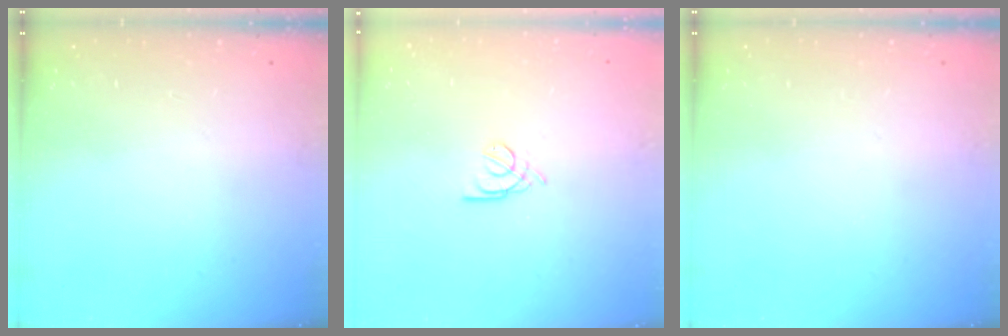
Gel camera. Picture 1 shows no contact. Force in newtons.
{"total": 2.2, "press": 2.1, "slide": 0.5}
{"total": 0.0}